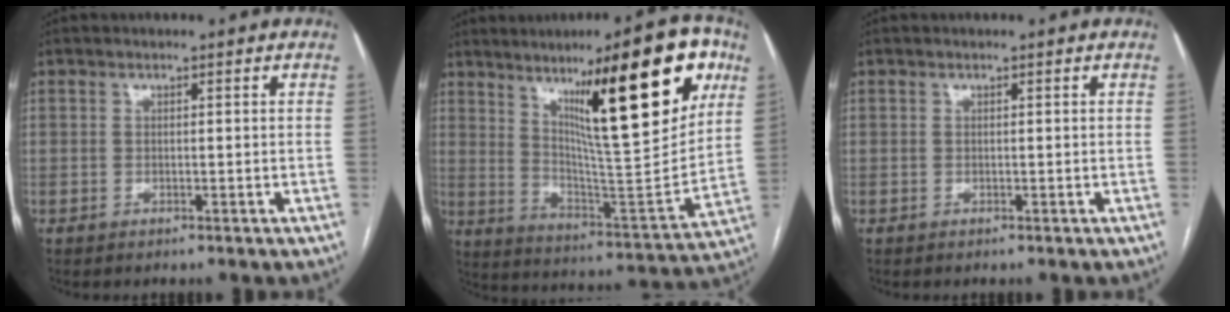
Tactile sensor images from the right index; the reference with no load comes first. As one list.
[{"total": 24.1, "force": [11.7, 3.5, 20.8], "torque": [-0.291, 0.002, 0.182]}, {"total": 0.0}]